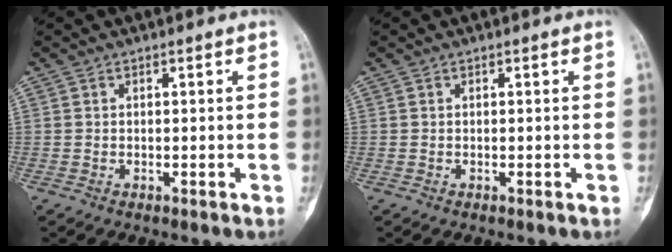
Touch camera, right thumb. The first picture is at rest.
{"total": 0.0}